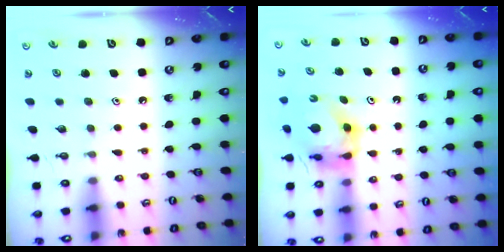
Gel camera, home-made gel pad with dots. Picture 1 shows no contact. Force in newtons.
{"total": 5.7, "press": 5.7, "slide": 0.3}